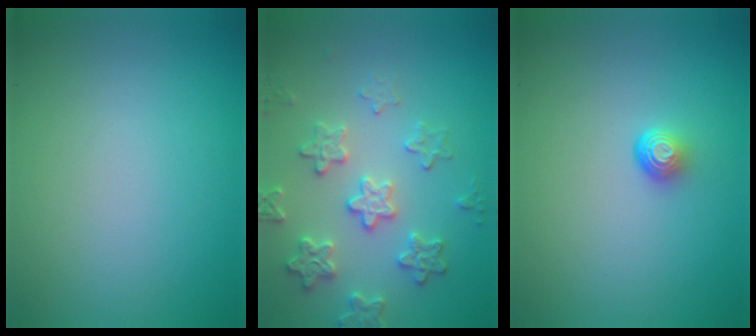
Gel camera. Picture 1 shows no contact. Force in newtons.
{"total": 3.9, "press": 3.6, "slide": 1.5}
{"total": 1.7, "press": 1.1, "slide": 1.3}